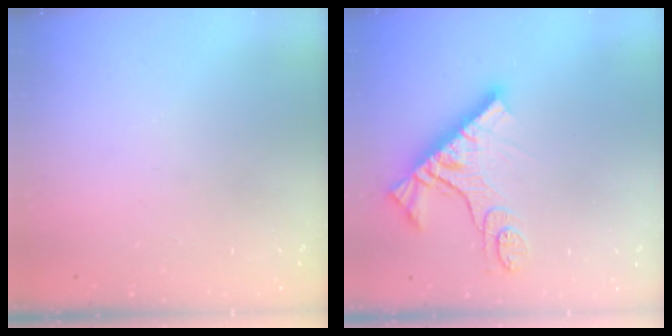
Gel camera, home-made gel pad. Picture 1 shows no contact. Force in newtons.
{"total": 13.6, "press": 13.5, "slide": 1.5}